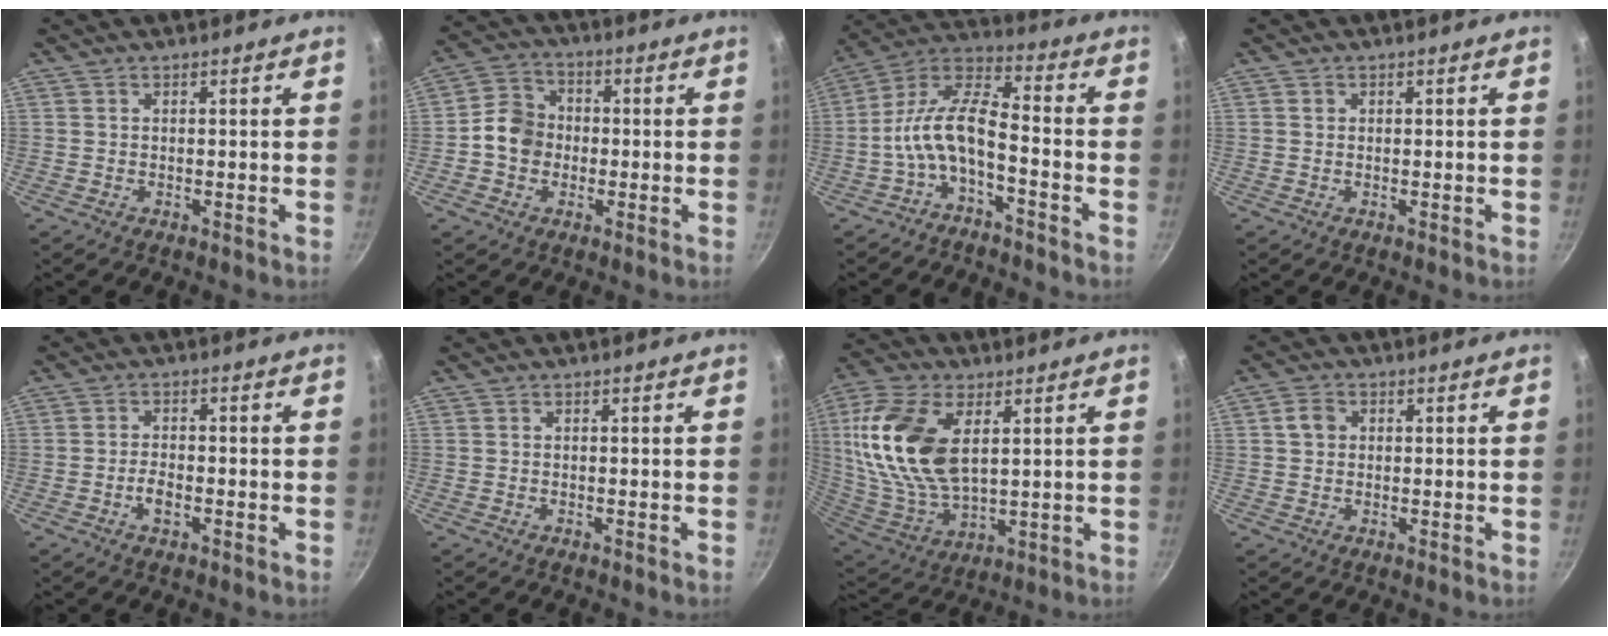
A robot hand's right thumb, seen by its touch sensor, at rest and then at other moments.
{"total": 7.9, "force": [-1.0, 6.8, 3.9], "torque": [-0.041, 0.021, -0.034]}
{"total": 10.9, "force": [-4.2, 4.3, 9.1], "torque": [-0.189, 0.054, -0.093]}
{"total": 0.8, "force": [0.2, 0.7, 0.2], "torque": [0.000, 0.003, 0.001]}
{"total": 3.0, "force": [-1.2, 1.4, 2.4], "torque": [-0.044, 0.012, -0.025]}
{"total": 0.0}
{"total": 20.2, "force": [5.4, 11.2, 15.9], "torque": [-0.315, -0.022, 0.110]}
{"total": 3.2, "force": [0.6, 2.7, 1.6], "torque": [-0.016, 0.007, 0.006]}